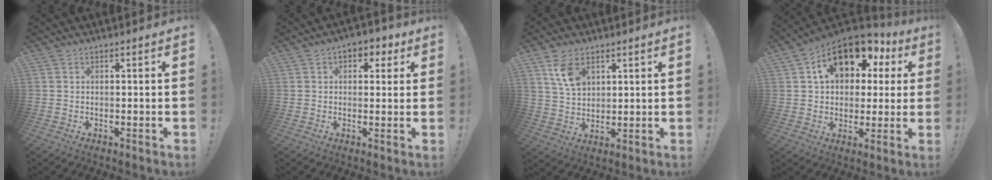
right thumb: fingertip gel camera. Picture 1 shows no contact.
{"total": 5.0, "force": [1.9, 3.5, 3.0], "torque": [-0.030, -0.002, 0.028]}
{"total": 8.6, "force": [4.5, 5.3, 5.1], "torque": [-0.083, -0.013, 0.087]}
{"total": 16.0, "force": [7.4, 10.2, 9.8], "torque": [-0.154, -0.025, 0.134]}